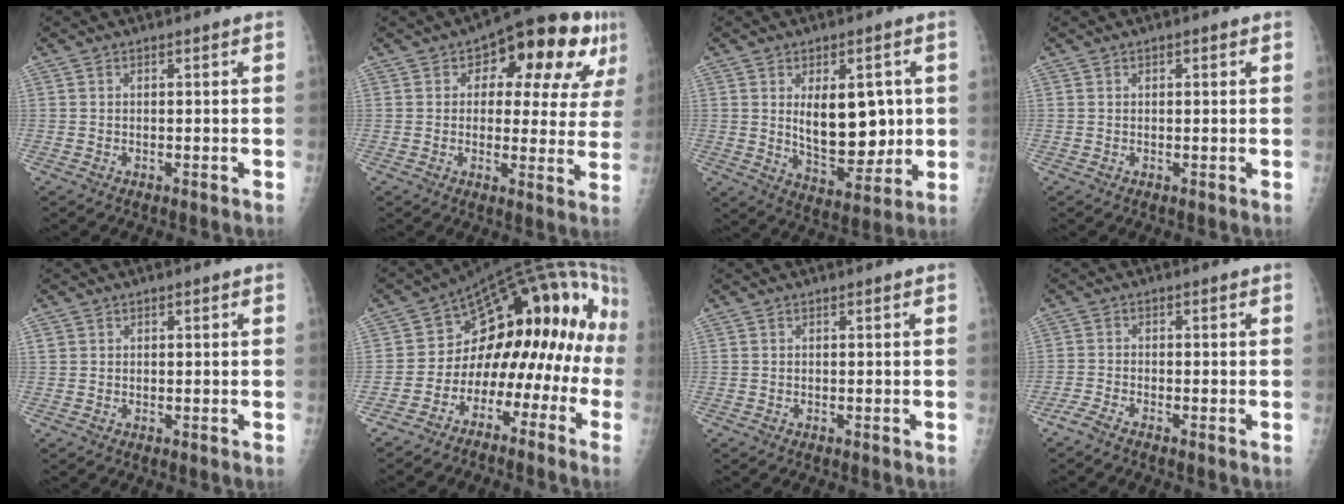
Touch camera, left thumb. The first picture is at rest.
{"total": 16.9, "force": [6.8, 8.3, 13.1], "torque": [-0.122, 0.005, 0.082]}
{"total": 12.6, "force": [1.8, 7.1, 10.3], "torque": [-0.113, -0.025, 0.045]}
{"total": 1.1, "force": [0.5, 0.6, 0.8], "torque": [-0.007, 0.001, 0.005]}
{"total": 0.8, "force": [0.3, 0.8, 0.0], "torque": [0.010, 0.000, 0.003]}
{"total": 17.3, "force": [-5.7, 10.6, 12.4], "torque": [-0.118, 0.117, -0.094]}
{"total": 0.0}
{"total": 2.4, "force": [-2.2, 0.1, 1.0], "torque": [-0.037, 0.002, -0.050]}